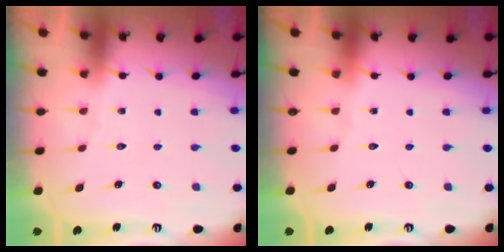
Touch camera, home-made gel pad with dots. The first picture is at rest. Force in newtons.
{"total": 0.0}